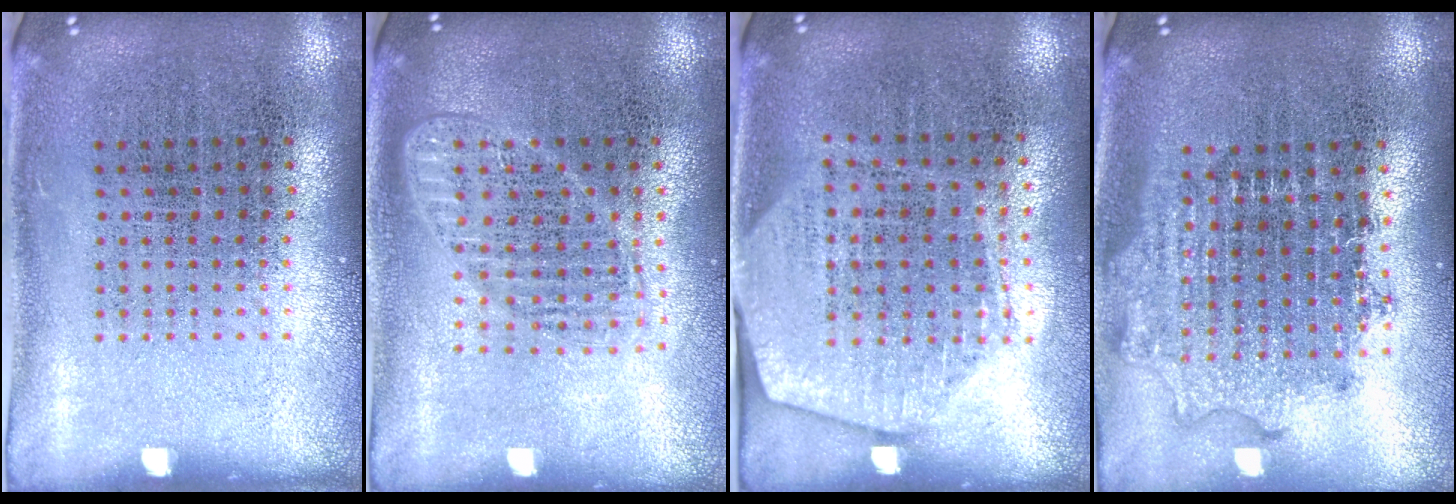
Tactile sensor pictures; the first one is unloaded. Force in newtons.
{"total": 1.6, "press": 1.4, "slide": 0.8}
{"total": 1.9, "press": 1.7, "slide": 0.9}
{"total": 1.8, "press": 1.5, "slide": 1.0}